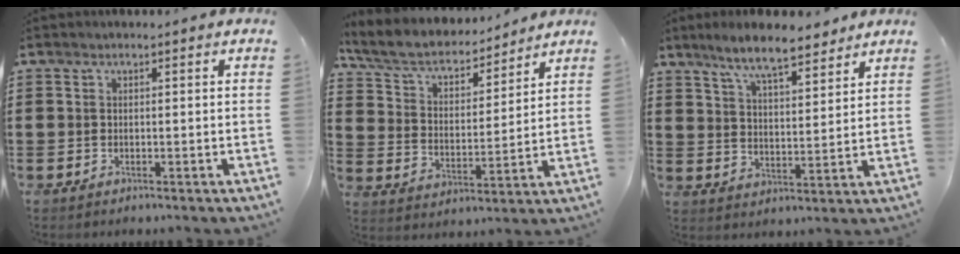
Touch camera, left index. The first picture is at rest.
{"total": 6.0, "force": [5.1, 2.0, 2.5], "torque": [-0.074, -0.028, 0.083]}
{"total": 7.8, "force": [6.7, 1.2, 3.8], "torque": [-0.094, -0.015, 0.121]}